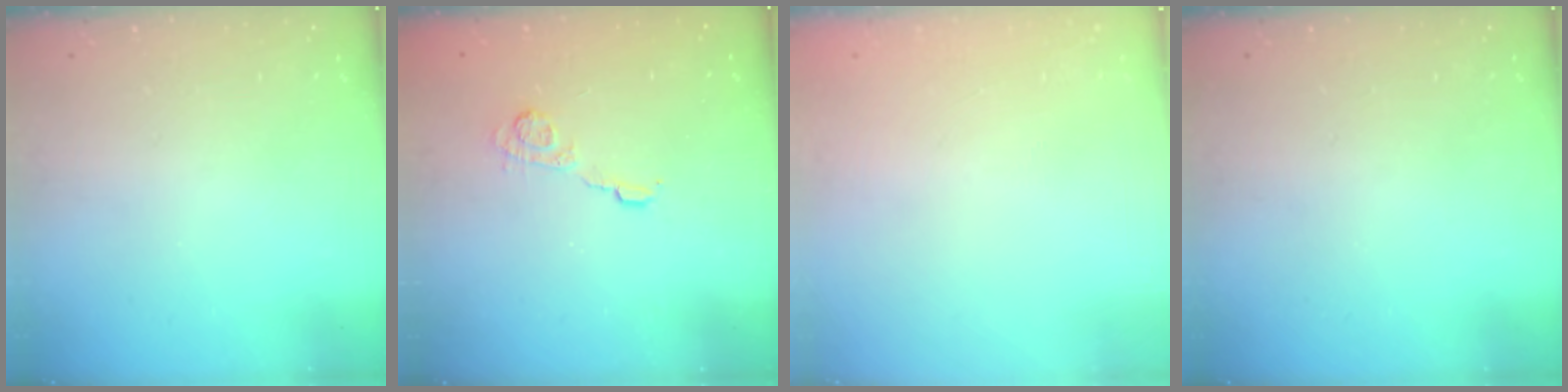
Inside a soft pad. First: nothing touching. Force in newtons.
{"total": 5.2, "press": 5.2, "slide": 0.4}
{"total": 2.7, "press": 2.6, "slide": 0.8}
{"total": 0.0}